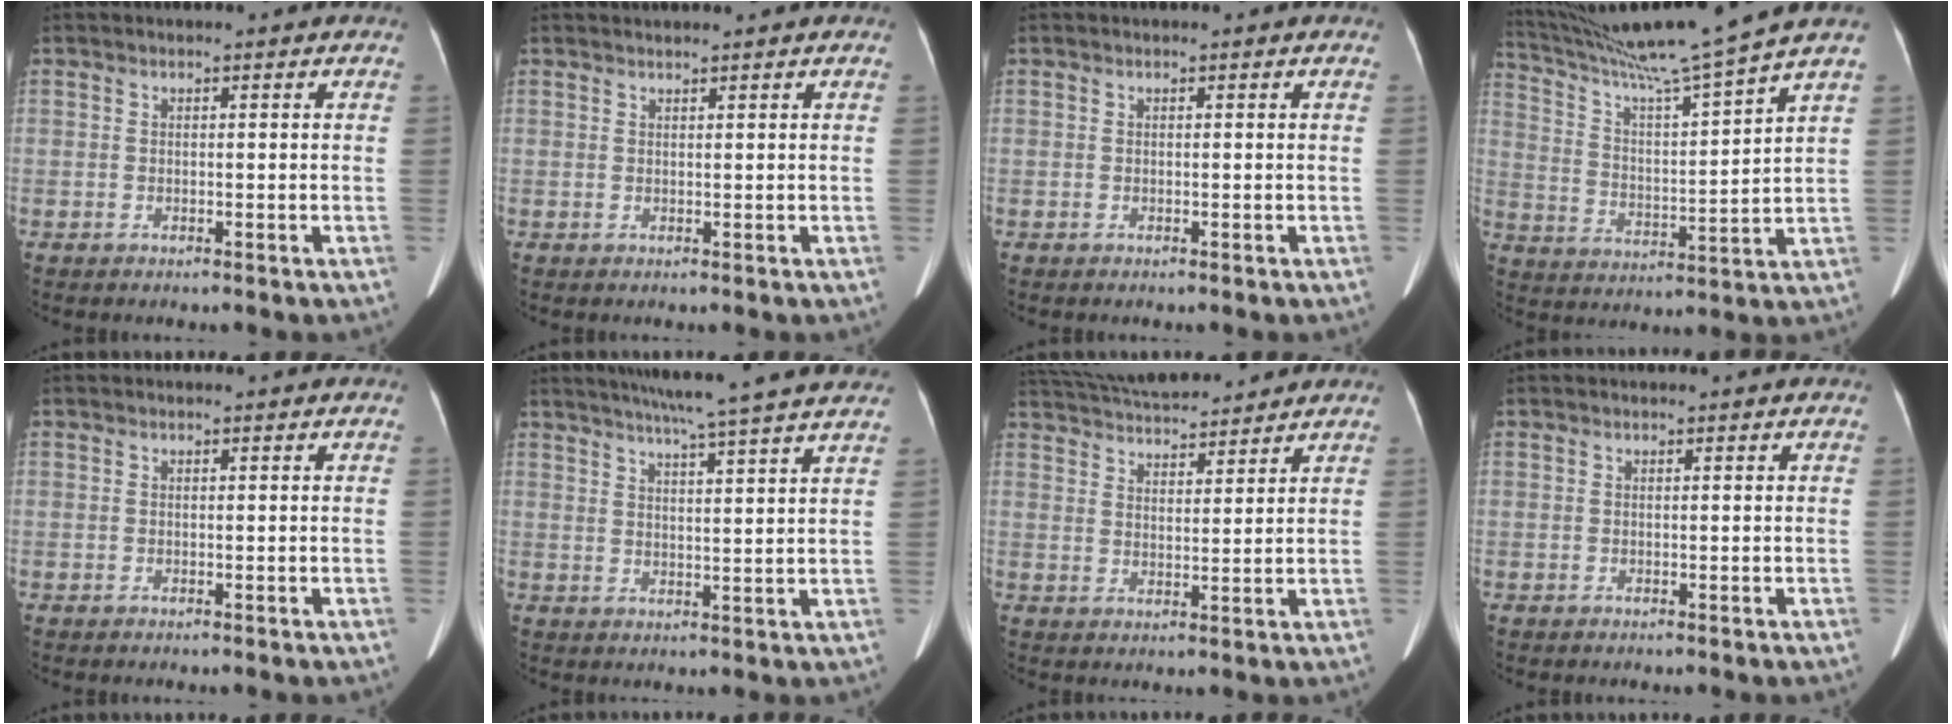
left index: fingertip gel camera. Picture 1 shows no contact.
{"total": 1.1, "force": [1.0, -0.3, 0.3], "torque": [-0.009, 0.010, 0.024]}
{"total": 0.0}
{"total": 17.1, "force": [14.8, -3.1, 8.2], "torque": [-0.148, -0.027, 0.239]}
{"total": 0.0}
{"total": 16.4, "force": [14.1, -1.2, 8.2], "torque": [-0.133, 0.000, 0.177]}
{"total": 13.5, "force": [12.5, 2.1, 4.7], "torque": [-0.094, 0.031, 0.201]}
{"total": 0.0}